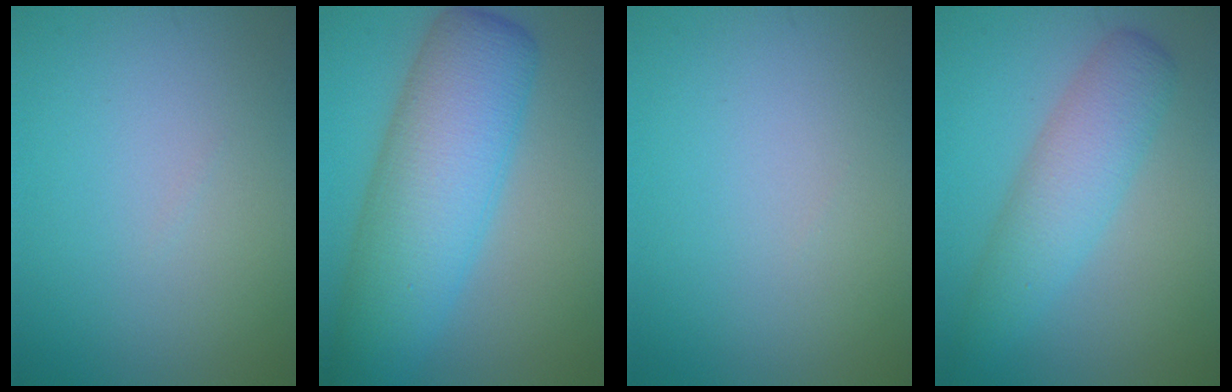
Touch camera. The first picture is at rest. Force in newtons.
{"total": 10.0, "press": 10.0, "slide": 0.2}
{"total": 0.0}
{"total": 4.9, "press": 4.9, "slide": 0.1}